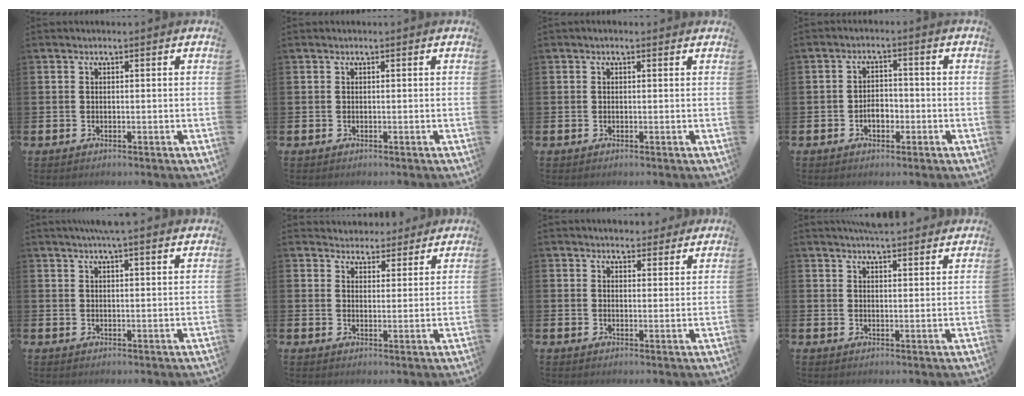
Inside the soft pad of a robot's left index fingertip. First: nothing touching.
{"total": 0.0}
{"total": 0.0}
{"total": 2.9, "force": [-1.0, 1.8, 2.0], "torque": [-0.030, 0.001, -0.024]}
{"total": 4.2, "force": [3.9, -0.3, 1.6], "torque": [-0.029, -0.014, 0.068]}
{"total": 4.0, "force": [3.8, 1.1, -0.4], "torque": [-0.004, -0.025, 0.068]}
{"total": 3.8, "force": [3.7, 0.9, -0.2], "torque": [0.006, -0.019, 0.067]}
{"total": 4.9, "force": [4.8, 0.3, 0.8], "torque": [-0.022, -0.020, 0.088]}